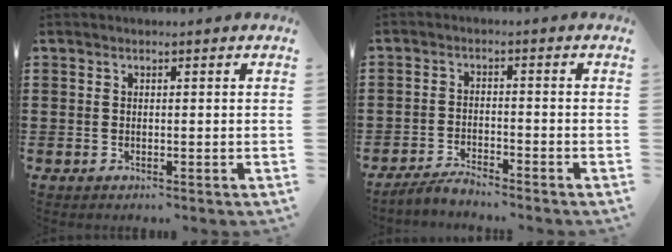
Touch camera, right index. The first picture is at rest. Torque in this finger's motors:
{"motor_torque": [0.39, 0.33, 0.09, 0.03]}